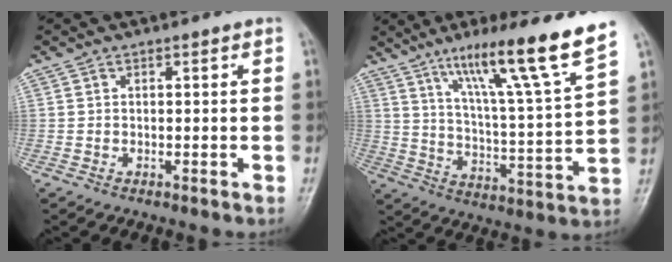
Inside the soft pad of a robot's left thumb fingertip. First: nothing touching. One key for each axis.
{"total": 17.5, "fx": 11.5, "fy": -0.1, "fz": 13.1, "tx": -0.197, "ty": -0.059, "tz": 0.185}